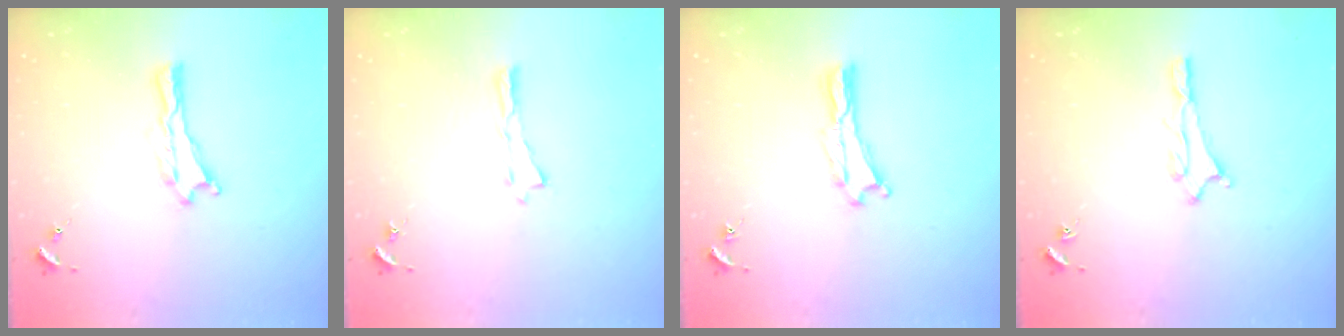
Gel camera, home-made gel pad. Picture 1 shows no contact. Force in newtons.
{"total": 0.0}
{"total": 0.0}
{"total": 1.5, "press": 1.5, "slide": 0.1}